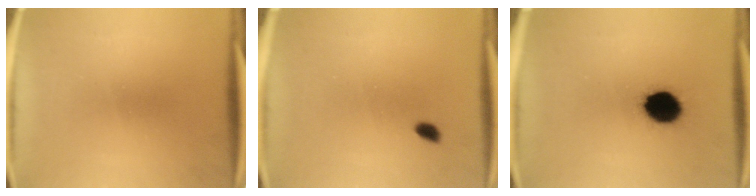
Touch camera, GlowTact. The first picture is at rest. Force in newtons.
{"total": 1.4}
{"total": 10.8}